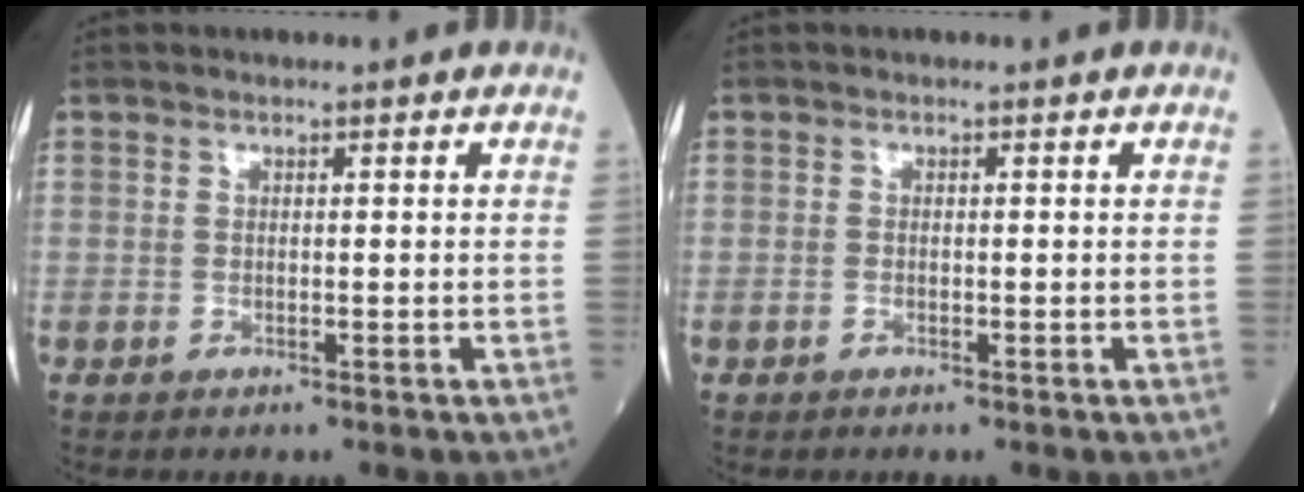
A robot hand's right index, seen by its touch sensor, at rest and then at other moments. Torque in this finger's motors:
{"motor_torque": [-0.26, -0.05, -0.03, 0.00]}